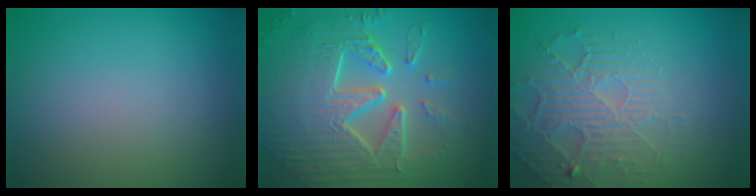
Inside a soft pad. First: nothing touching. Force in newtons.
{"total": 9.4, "press": 6.3, "slide": 6.9}
{"total": 4.1, "press": 3.8, "slide": 1.6}